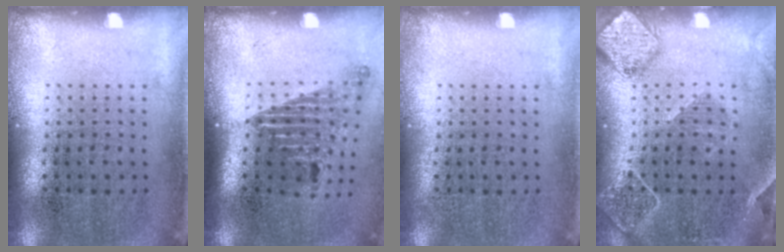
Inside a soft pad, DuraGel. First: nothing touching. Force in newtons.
{"total": 1.7, "press": 1.2, "slide": 1.2}
{"total": 0.0}
{"total": 2.0, "press": 1.9, "slide": 0.7}